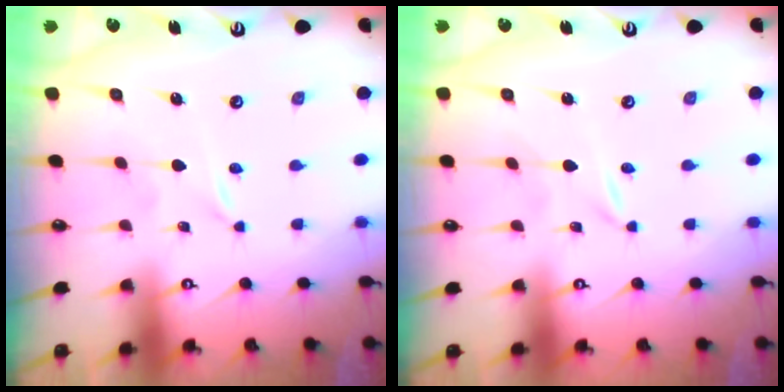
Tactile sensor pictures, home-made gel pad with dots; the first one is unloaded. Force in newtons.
{"total": 0.0}